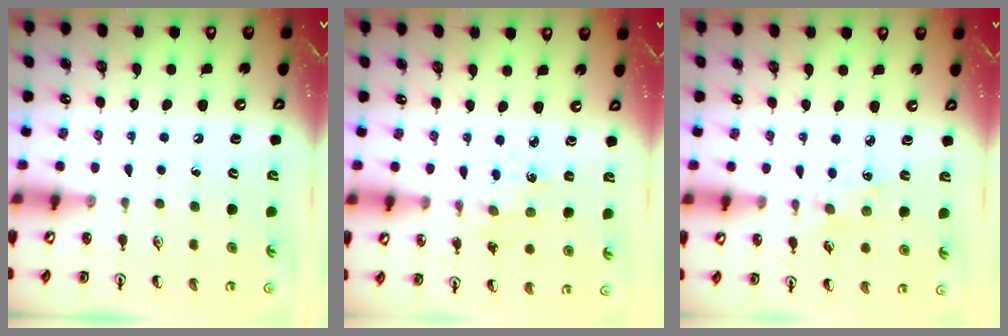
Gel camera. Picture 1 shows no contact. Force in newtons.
{"total": 2.6, "press": 2.6, "slide": 0.4}
{"total": 3.0, "press": 3.0, "slide": 0.4}